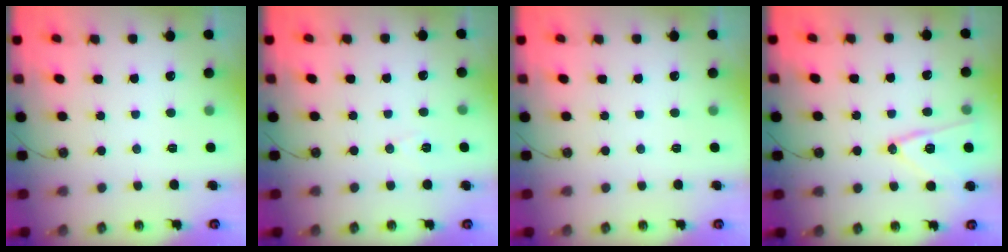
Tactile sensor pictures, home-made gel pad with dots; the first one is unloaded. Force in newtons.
{"total": 6.1, "press": 4.1, "slide": 4.5}
{"total": 0.0}
{"total": 13.2, "press": 13.1, "slide": 1.4}